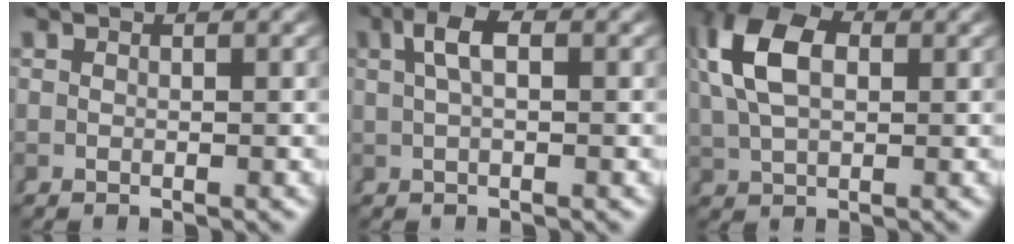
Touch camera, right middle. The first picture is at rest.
{"total": 2.8, "force": [1.0, 0.5, 2.5], "torque": [-0.037, 0.008, 0.016]}
{"total": 6.4, "force": [2.0, 3.8, 4.8], "torque": [-0.112, -0.002, 0.044]}